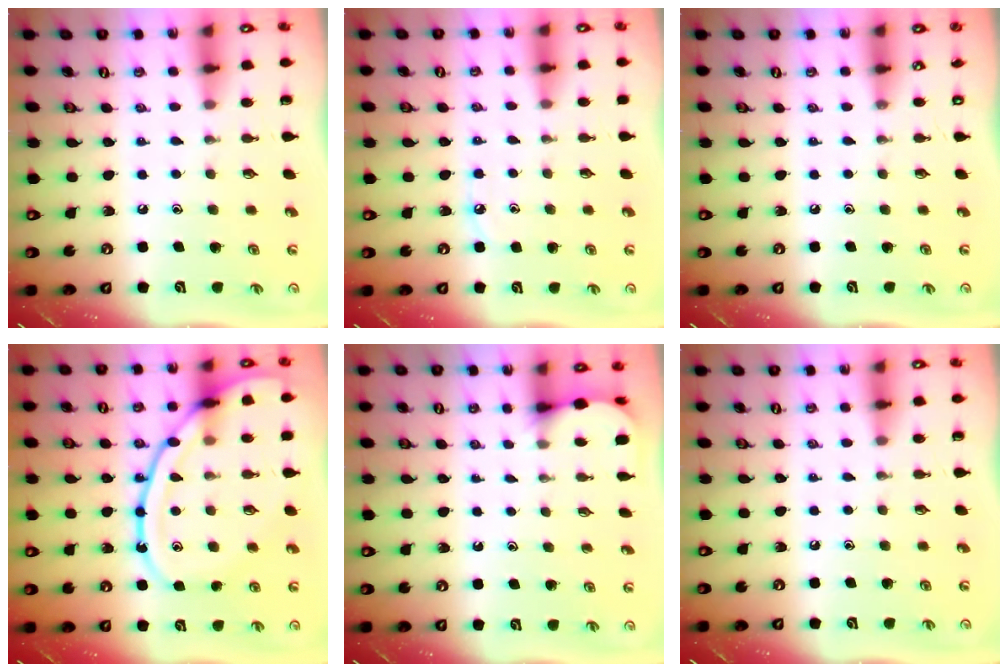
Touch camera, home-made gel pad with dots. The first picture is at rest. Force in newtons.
{"total": 4.3, "press": 4.3, "slide": 0.7}
{"total": 0.0}
{"total": 18.3, "press": 18.2, "slide": 1.8}
{"total": 1.3, "press": 1.3, "slide": 0.1}
{"total": 0.0}